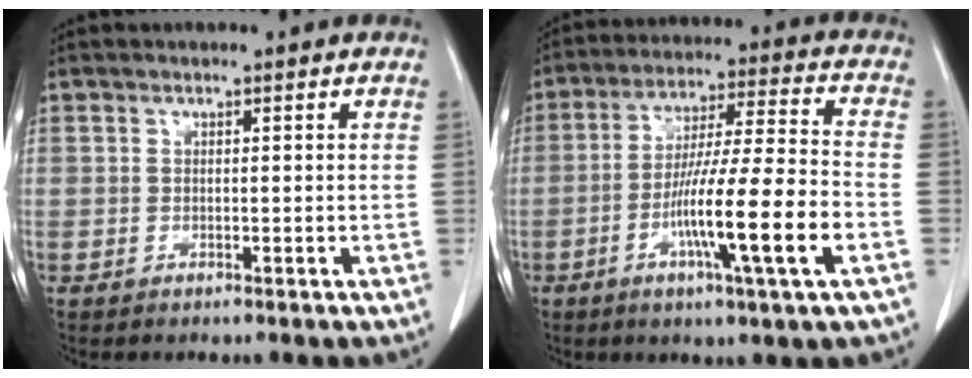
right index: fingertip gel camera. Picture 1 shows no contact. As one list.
[{"total": 15.2, "force": [-5.1, -0.4, 14.3], "torque": [-0.254, -0.008, -0.090]}]